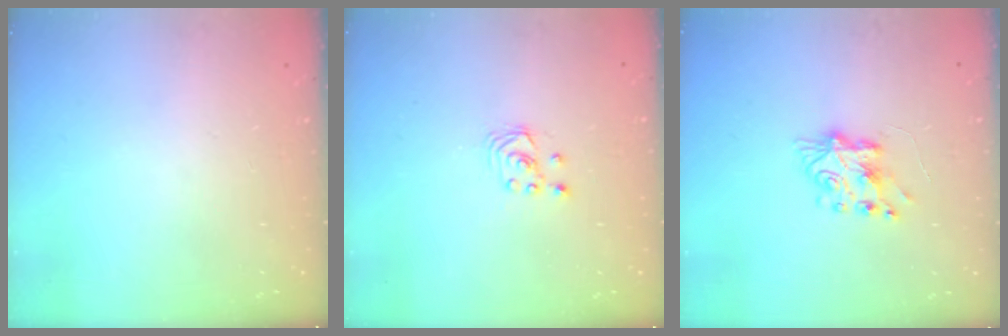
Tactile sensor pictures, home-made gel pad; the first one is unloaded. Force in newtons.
{"total": 1.8, "press": 1.8, "slide": 0.2}
{"total": 7.9, "press": 7.8, "slide": 1.0}